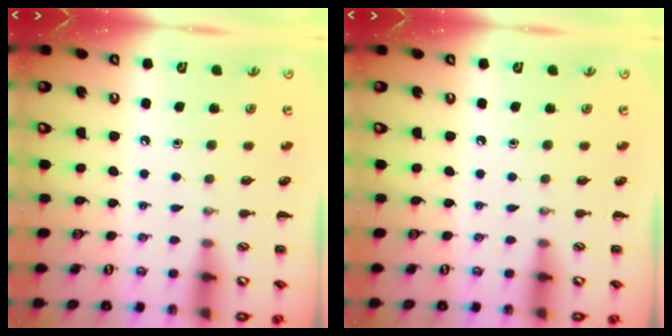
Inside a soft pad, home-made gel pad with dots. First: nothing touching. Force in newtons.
{"total": 0.0}